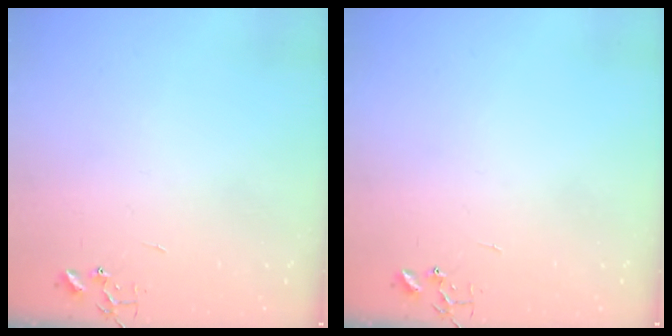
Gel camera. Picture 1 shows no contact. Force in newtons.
{"total": 0.0}